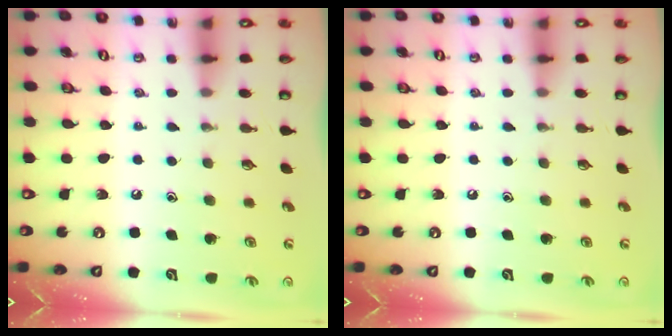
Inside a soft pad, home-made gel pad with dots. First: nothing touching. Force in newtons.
{"total": 0.0}